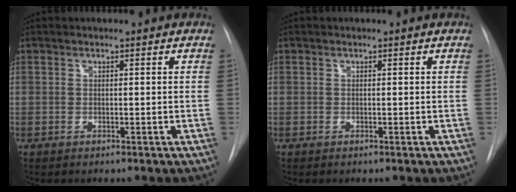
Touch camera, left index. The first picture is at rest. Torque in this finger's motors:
{"motor_torque": [-0.04, 0.04, 0.00, 0.00]}